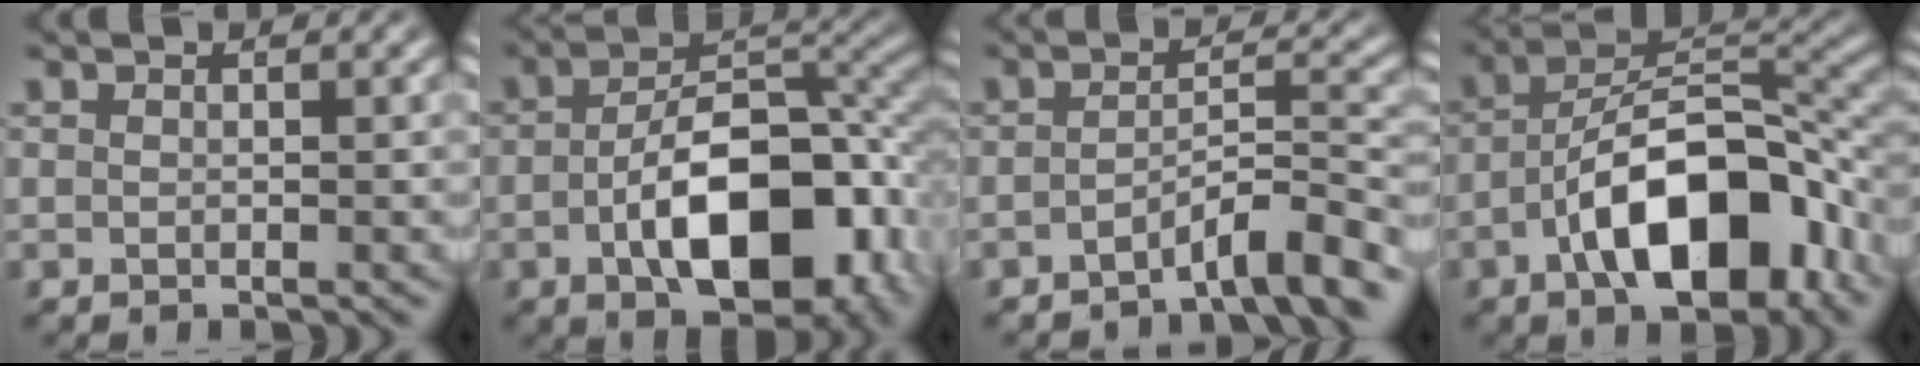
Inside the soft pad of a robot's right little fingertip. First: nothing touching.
{"total": 10.9, "force": [-3.5, 5.2, 9.0], "torque": [-0.128, -0.019, -0.045]}
{"total": 5.0, "force": [-3.8, 0.8, 3.2], "torque": [-0.030, -0.004, -0.059]}
{"total": 10.6, "force": [-3.8, 5.2, 8.4], "torque": [-0.130, -0.010, -0.052]}